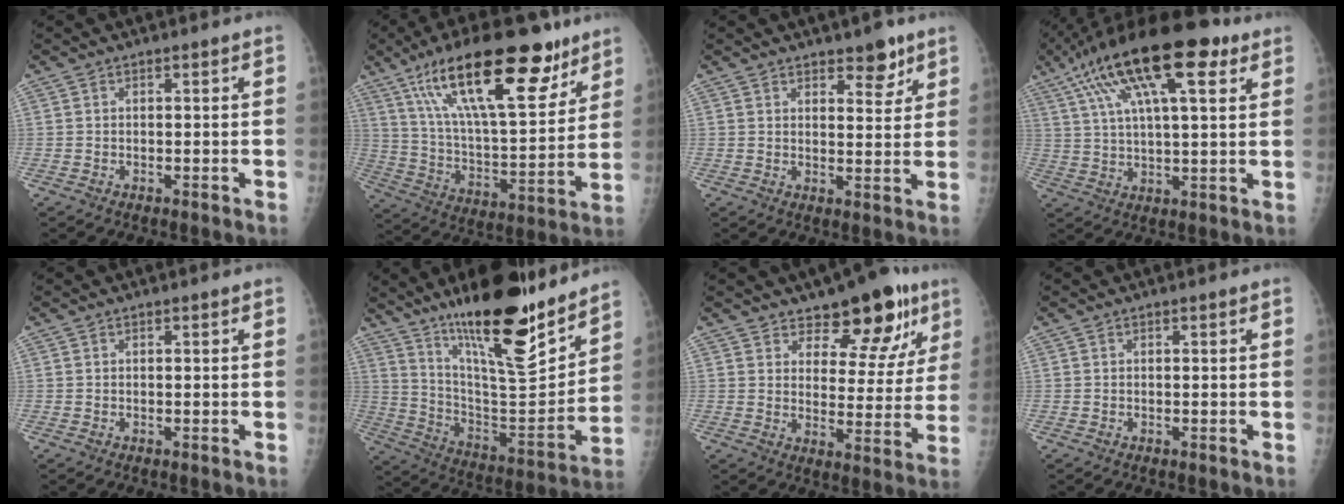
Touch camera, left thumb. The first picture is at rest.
{"total": 26.2, "force": [15.5, 9.1, 19.1], "torque": [-0.283, -0.043, 0.264]}
{"total": 5.2, "force": [3.7, 2.3, 2.9], "torque": [-0.014, -0.025, 0.052]}
{"total": 21.1, "force": [10.3, 7.1, 17.0], "torque": [-0.292, 0.005, 0.170]}
{"total": 0.0}
{"total": 24.4, "force": [17.4, 6.0, 15.9], "torque": [-0.222, -0.101, 0.291]}
{"total": 13.4, "force": [9.0, 6.5, 7.5], "torque": [-0.039, -0.052, 0.128]}
{"total": 0.0}